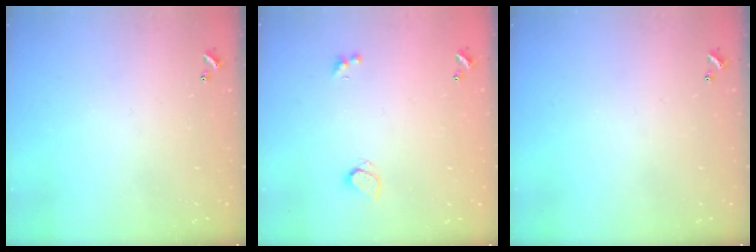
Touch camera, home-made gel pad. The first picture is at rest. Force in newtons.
{"total": 0.9, "press": 0.7, "slide": 0.5}
{"total": 0.0}